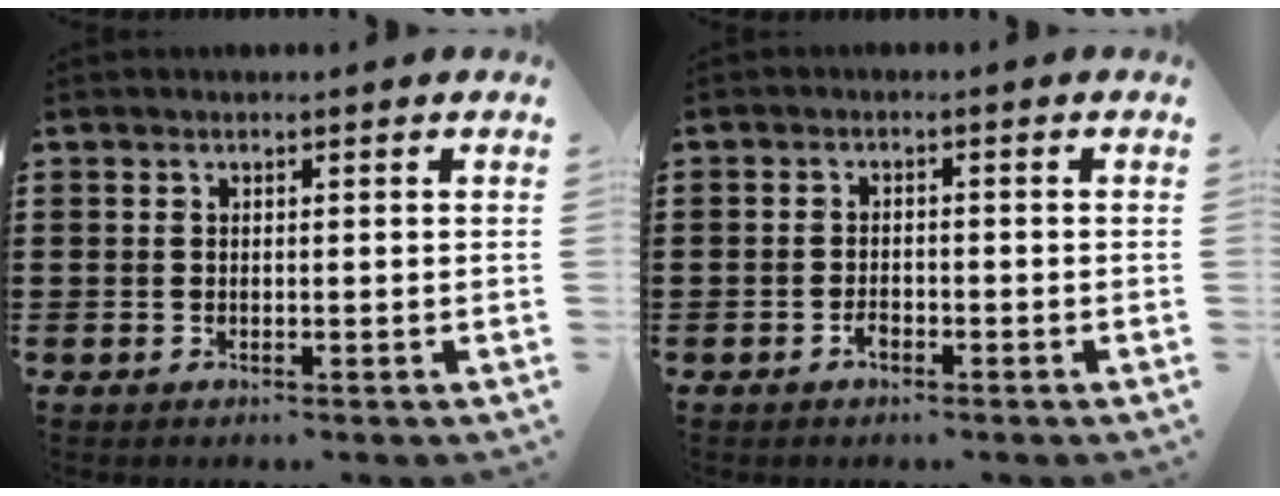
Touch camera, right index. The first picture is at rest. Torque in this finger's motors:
{"motor_torque": [0.66, 0.63, 0.01, -0.04]}